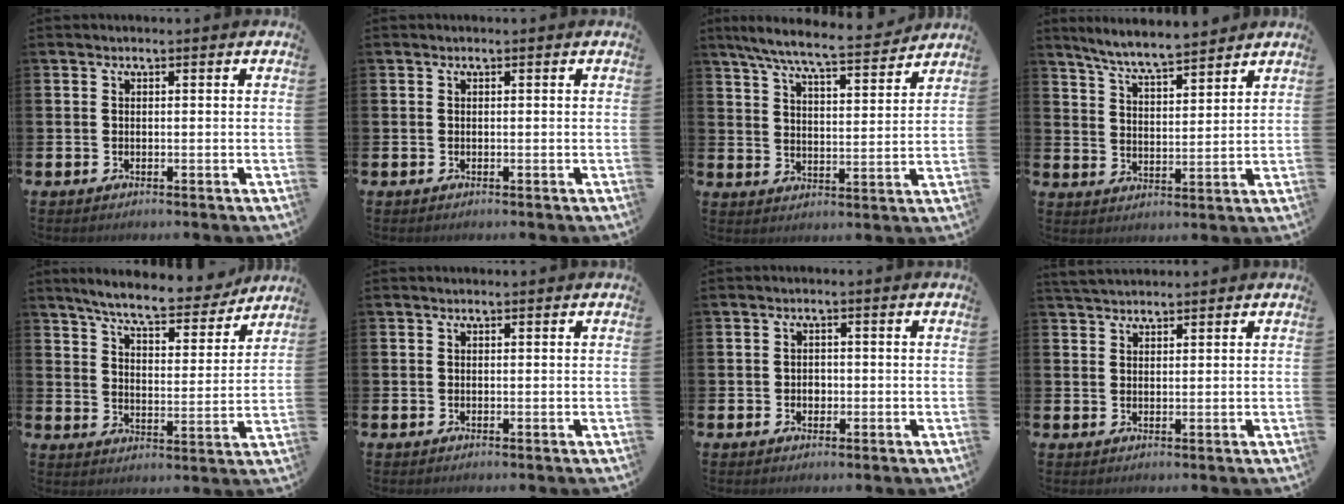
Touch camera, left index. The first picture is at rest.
{"total": 0.0}
{"total": 8.0, "force": [7.3, 0.6, 3.1], "torque": [-0.082, -0.046, 0.127]}
{"total": 6.5, "force": [6.2, 0.2, 1.9], "torque": [-0.063, -0.032, 0.112]}
{"total": 7.8, "force": [7.2, 1.0, 2.8], "torque": [-0.080, -0.042, 0.124]}
{"total": 0.0}
{"total": 1.4, "force": [-0.1, 1.2, 0.6], "torque": [-0.003, 0.004, -0.007]}
{"total": 2.9, "force": [2.7, 0.6, 0.5], "torque": [-0.012, -0.007, 0.051]}